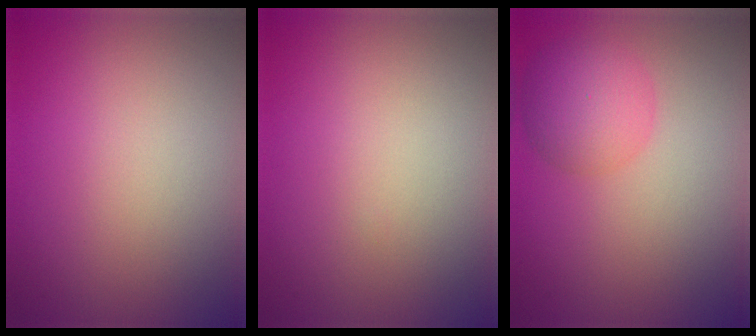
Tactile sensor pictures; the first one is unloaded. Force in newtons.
{"total": 0.0}
{"total": 4.2, "press": 4.2, "slide": 0.2}